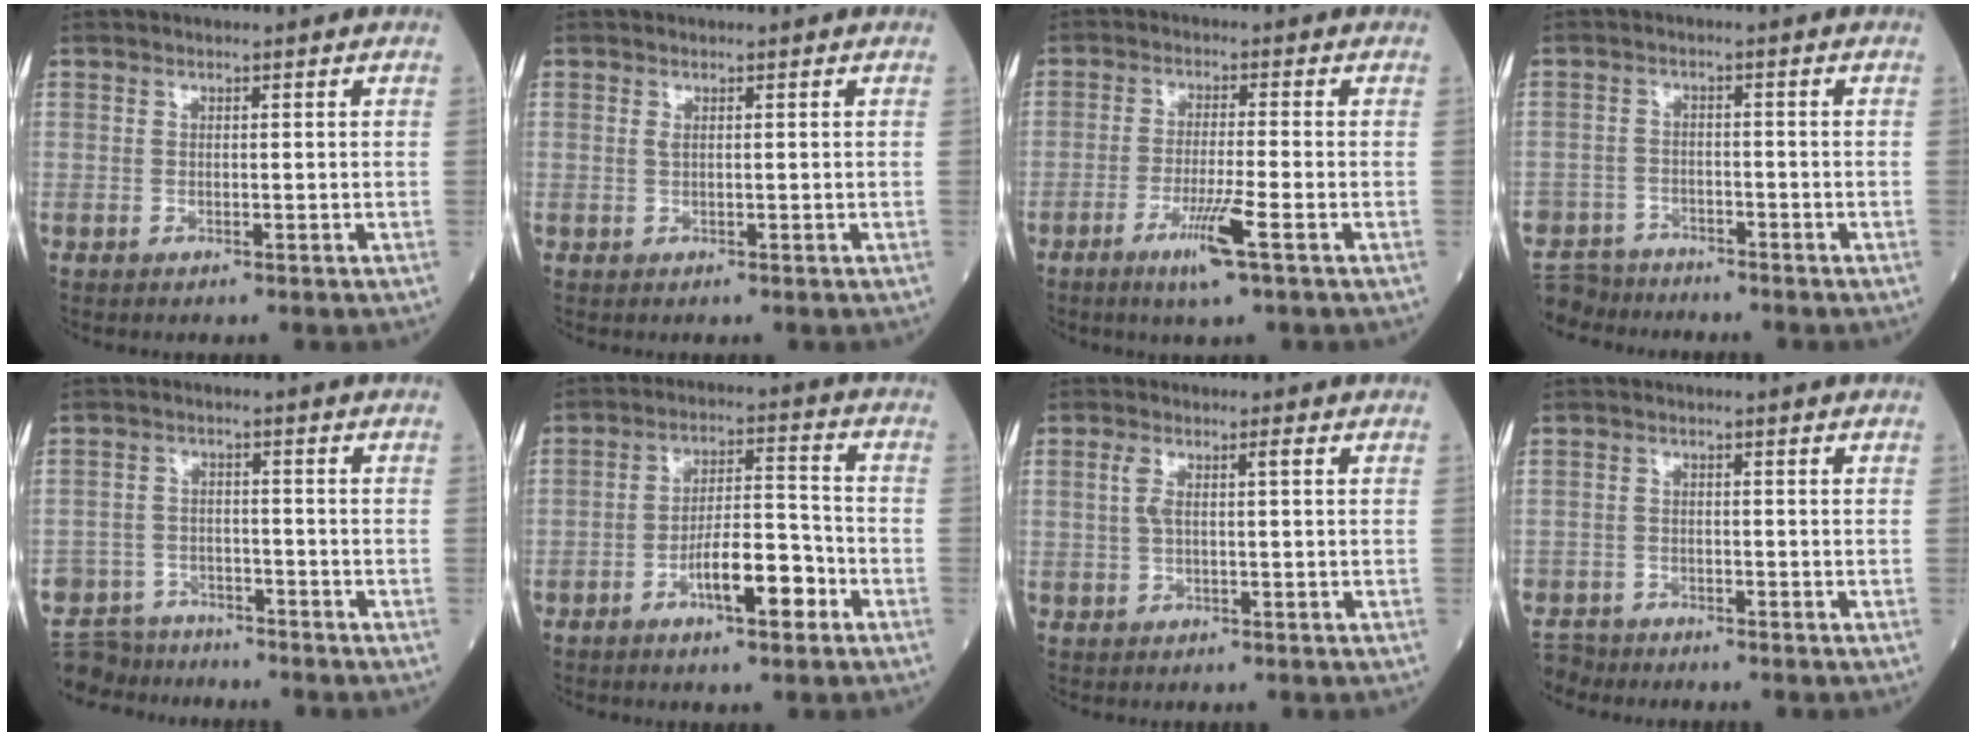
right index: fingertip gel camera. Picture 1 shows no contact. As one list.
[{"total": 0.5, "force": [0.2, 0.1, 0.5], "torque": [-0.015, -0.002, 0.005]}, {"total": 6.1, "force": [-3.1, -0.5, 5.2], "torque": [-0.099, -0.014, -0.058]}, {"total": 6.8, "force": [-6.3, 2.5, -0.1], "torque": [0.006, -0.002, -0.115]}, {"total": 9.5, "force": [-8.7, 3.8, 1.0], "torque": [-0.023, 0.012, -0.138]}, {"total": 8.6, "force": [-4.3, 2.2, 7.1], "torque": [-0.124, 0.016, -0.070]}, {"total": 3.0, "force": [0.7, 0.7, 2.8], "torque": [-0.059, 0.015, 0.014]}, {"total": 3.3, "force": [-3.1, 0.8, -0.7], "torque": [0.016, -0.008, -0.063]}]